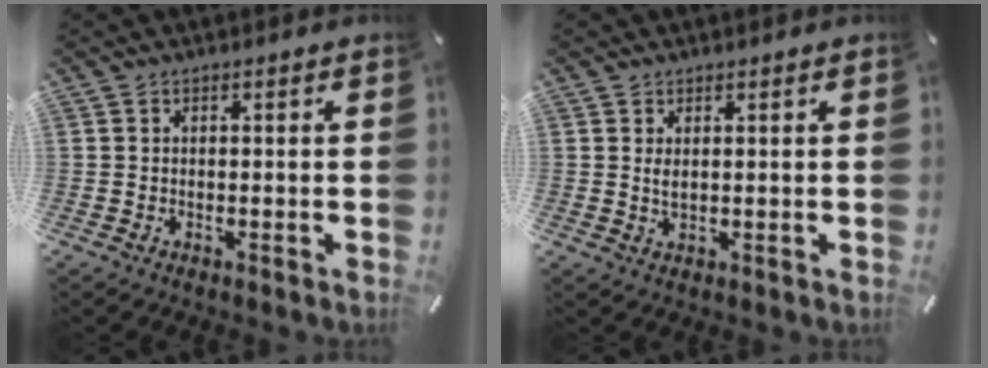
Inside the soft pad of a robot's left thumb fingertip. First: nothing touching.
{"total": 1.8, "force": [0.7, 0.6, 1.6], "torque": [-0.042, -0.002, 0.009]}